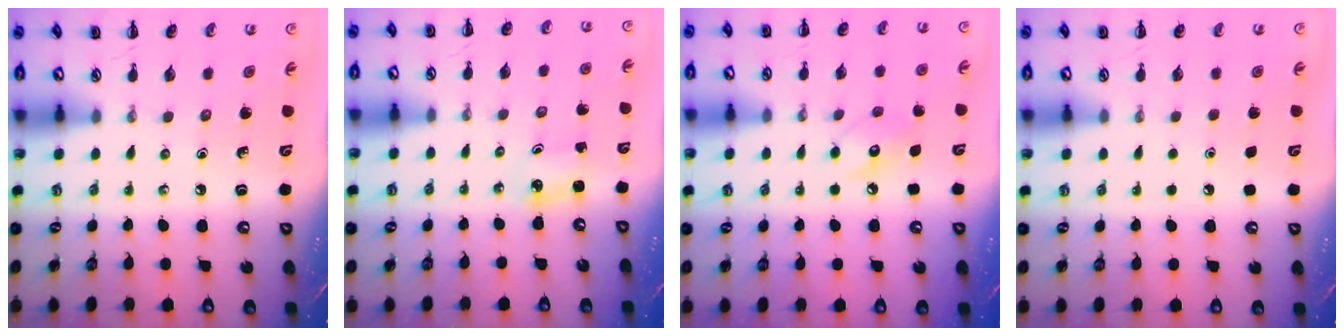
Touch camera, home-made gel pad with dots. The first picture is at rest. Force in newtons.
{"total": 1.5, "press": 1.5, "slide": 0.3}
{"total": 8.0, "press": 7.9, "slide": 1.3}
{"total": 1.7, "press": 1.7, "slide": 0.1}